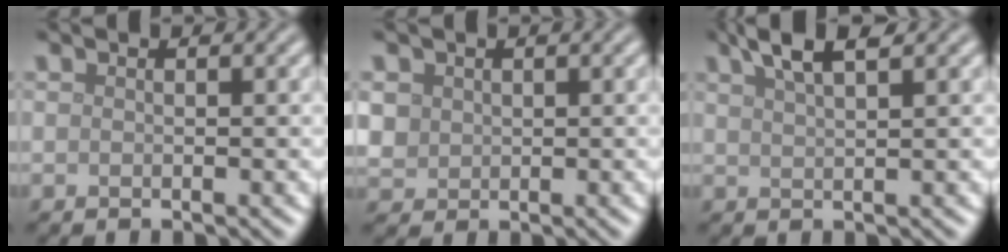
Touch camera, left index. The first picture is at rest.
{"total": 2.2, "force": [0.5, 2.0, 0.6], "torque": [-0.019, -0.002, 0.013]}
{"total": 3.5, "force": [2.4, 0.7, 2.3], "torque": [-0.033, 0.011, 0.043]}